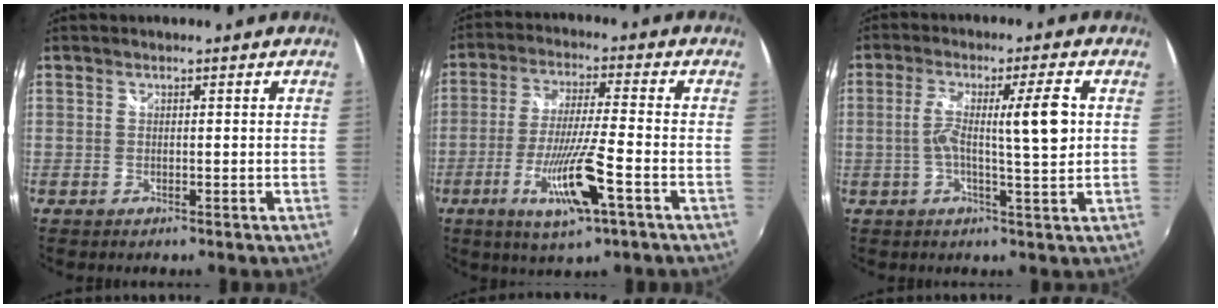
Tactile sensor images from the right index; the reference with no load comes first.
{"total": 12.6, "force": [-5.2, 1.1, 11.4], "torque": [-0.224, -0.021, -0.094]}
{"total": 8.7, "force": [0.3, 0.1, 8.7], "torque": [-0.145, -0.001, 0.005]}